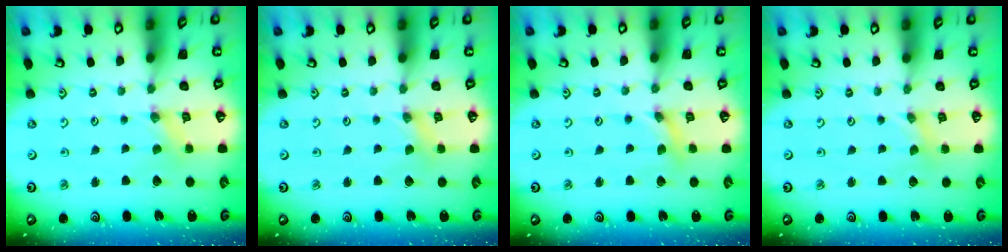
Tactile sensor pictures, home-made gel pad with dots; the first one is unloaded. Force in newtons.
{"total": 0.0}
{"total": 2.5, "press": 2.4, "slide": 0.3}
{"total": 0.0}